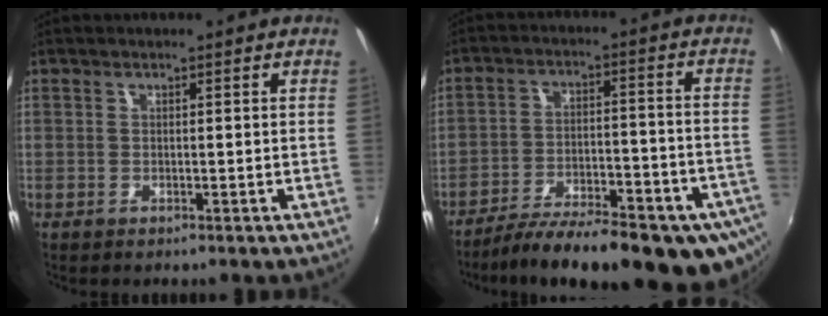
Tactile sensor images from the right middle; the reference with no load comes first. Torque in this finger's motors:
{"motor_torque": [1.14, -0.99, 0.66, 0.11]}